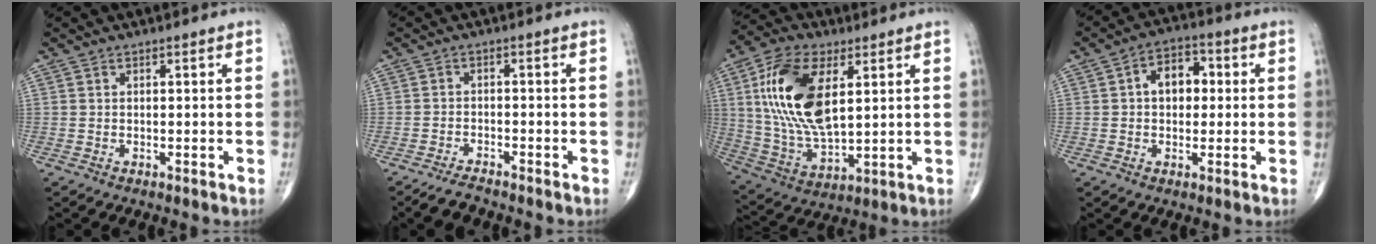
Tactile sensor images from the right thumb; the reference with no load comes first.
{"total": 3.1, "force": [-2.8, 0.6, 1.0], "torque": [-0.029, 0.005, -0.054]}
{"total": 18.9, "force": [5.0, 9.4, 15.6], "torque": [-0.304, -0.013, 0.097]}
{"total": 7.6, "force": [1.0, 5.2, 5.5], "torque": [-0.062, 0.018, 0.008]}